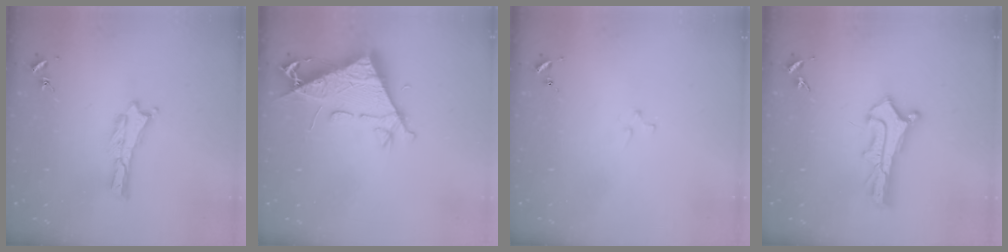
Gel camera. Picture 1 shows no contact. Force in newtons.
{"total": 8.6, "press": 8.5, "slide": 1.2}
{"total": 2.1, "press": 2.1, "slide": 0.2}
{"total": 2.9, "press": 2.9, "slide": 0.3}